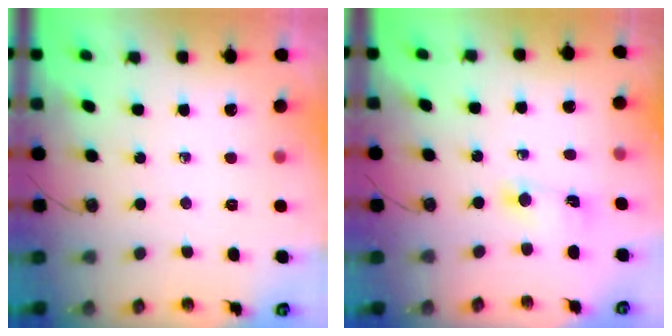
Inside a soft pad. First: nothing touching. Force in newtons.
{"total": 2.7, "press": 2.7, "slide": 0.3}